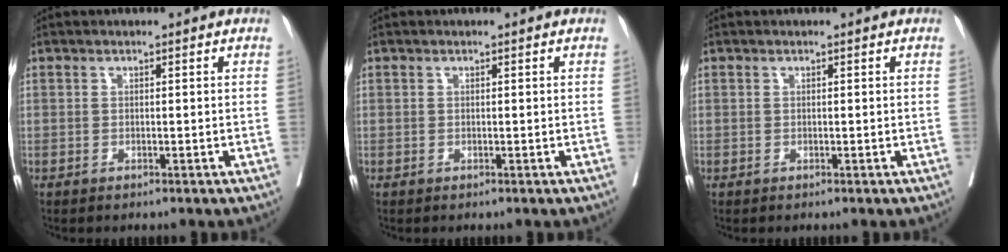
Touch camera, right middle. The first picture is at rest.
{"total": 0.0}
{"total": 0.0}